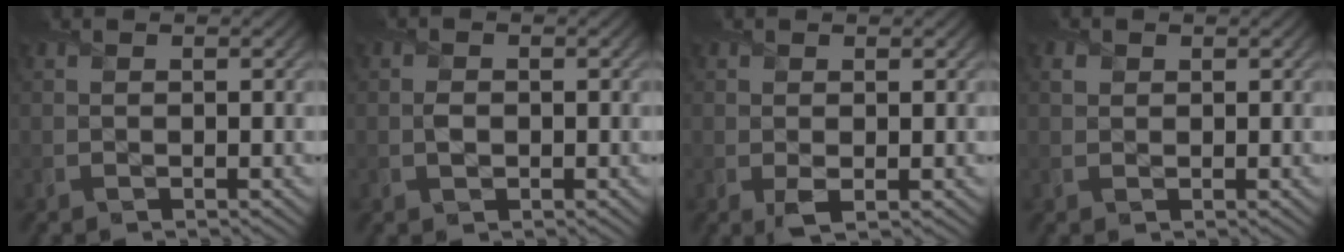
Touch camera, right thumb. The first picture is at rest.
{"total": 1.3, "force": [-0.1, 1.1, 0.7], "torque": [-0.016, -0.005, -0.005]}
{"total": 1.6, "force": [-0.1, 1.0, 1.3], "torque": [-0.030, -0.008, -0.002]}
{"total": 1.3, "force": [0.5, 1.1, 0.3], "torque": [-0.007, -0.002, 0.008]}